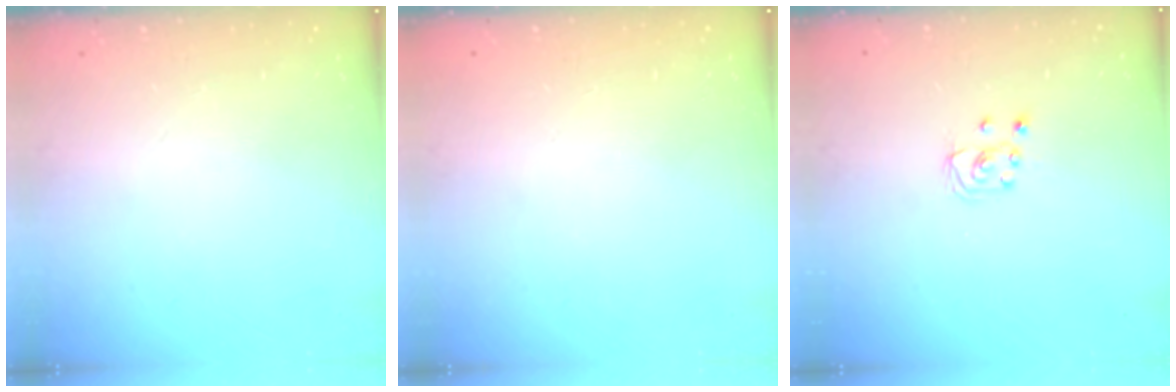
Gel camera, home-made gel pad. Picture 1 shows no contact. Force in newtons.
{"total": 0.0}
{"total": 3.9, "press": 3.9, "slide": 0.3}